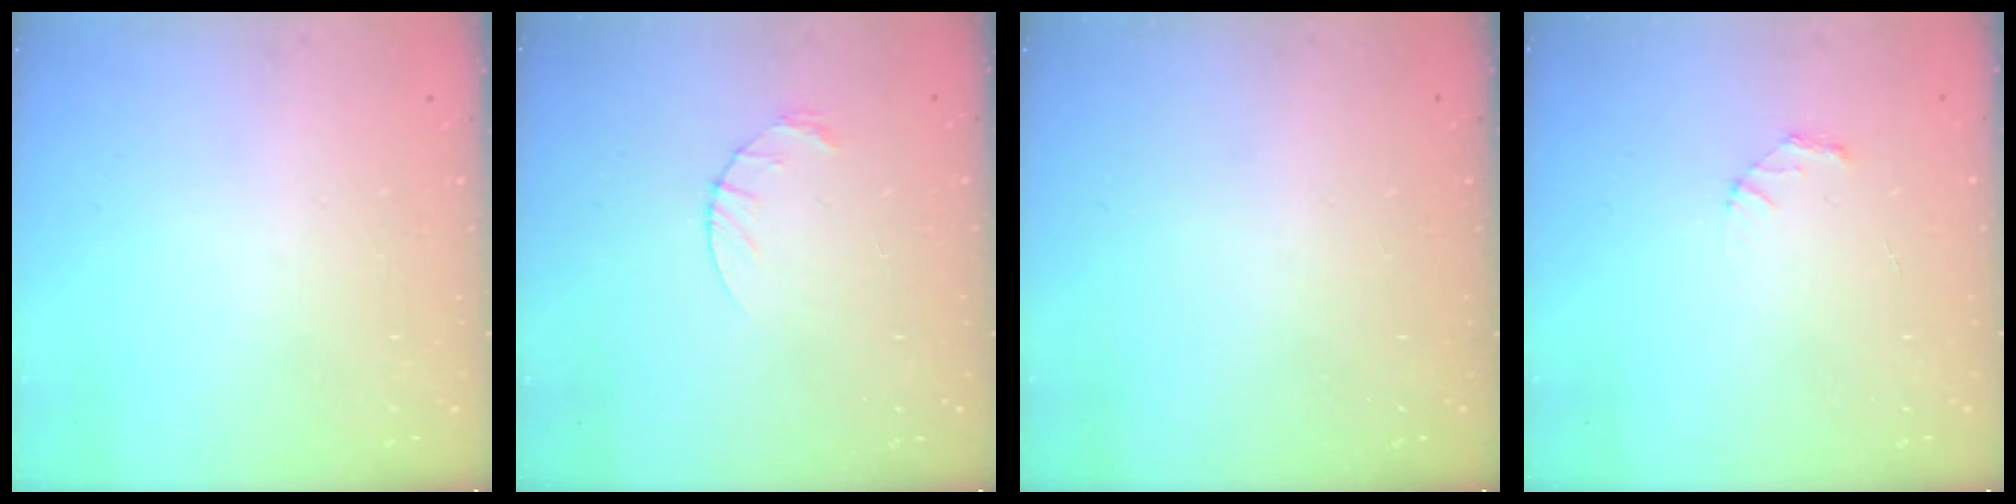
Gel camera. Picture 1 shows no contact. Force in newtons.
{"total": 3.7, "press": 3.6, "slide": 0.5}
{"total": 0.0}
{"total": 1.9, "press": 1.9, "slide": 0.2}